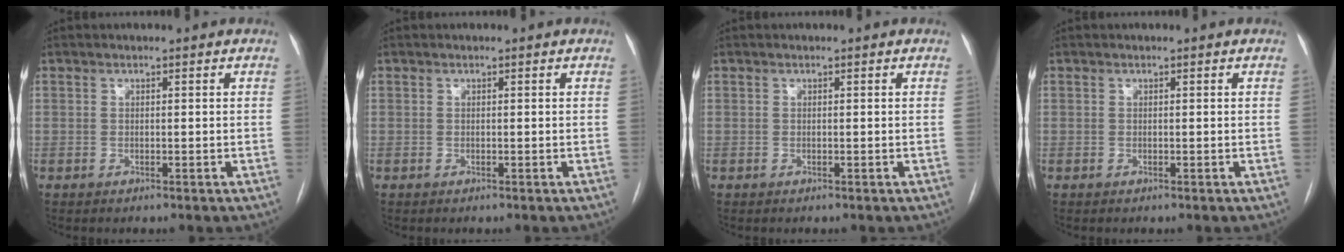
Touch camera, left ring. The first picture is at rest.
{"total": 0.0}
{"total": 0.0}
{"total": 0.0}